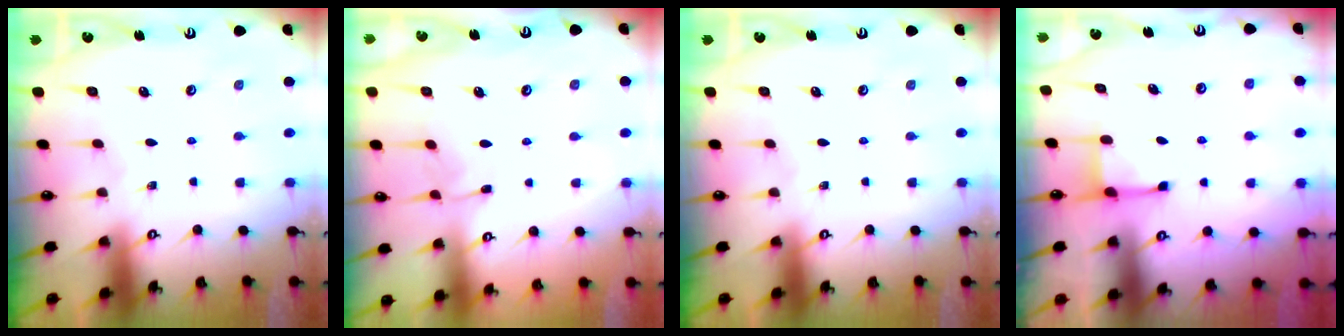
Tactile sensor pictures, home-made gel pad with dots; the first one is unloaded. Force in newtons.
{"total": 6.7, "press": 6.7, "slide": 0.5}
{"total": 0.0}
{"total": 2.5, "press": 2.4, "slide": 0.5}